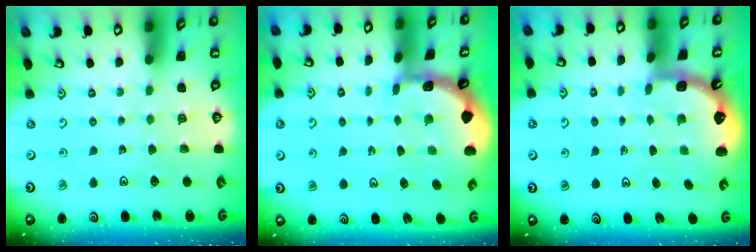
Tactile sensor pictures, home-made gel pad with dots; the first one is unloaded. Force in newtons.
{"total": 2.6, "press": 2.6, "slide": 0.3}
{"total": 1.4, "press": 1.4, "slide": 0.1}